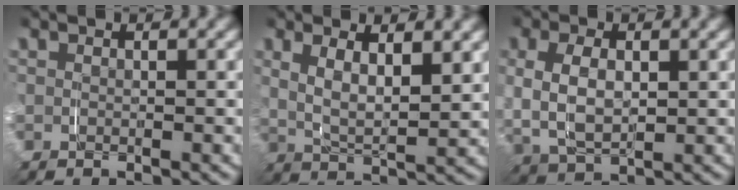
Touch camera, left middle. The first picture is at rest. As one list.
[{"total": 4.6, "force": [1.4, 2.1, 3.8], "torque": [-0.072, -0.007, 0.029]}, {"total": 6.4, "force": [0.5, 4.5, 4.5], "torque": [-0.110, -0.006, 0.017]}]